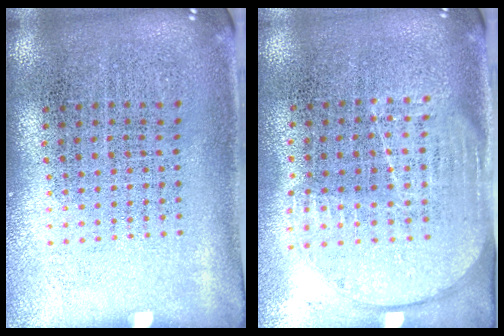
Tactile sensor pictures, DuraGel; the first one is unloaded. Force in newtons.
{"total": 1.7, "press": 1.4, "slide": 0.8}